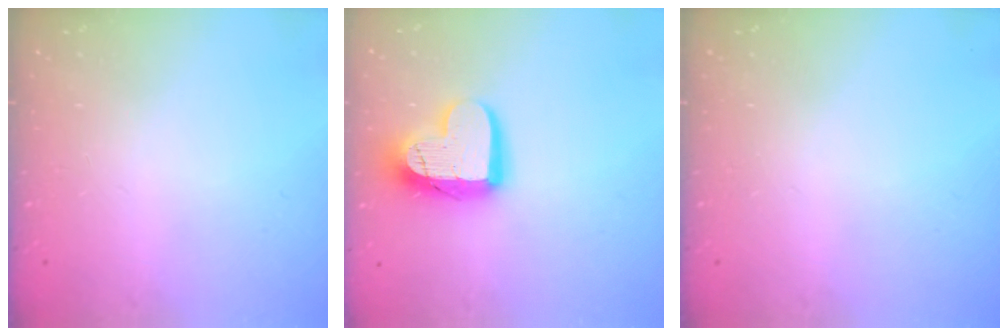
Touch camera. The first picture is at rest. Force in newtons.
{"total": 15.1, "press": 15.1, "slide": 1.3}
{"total": 0.0}